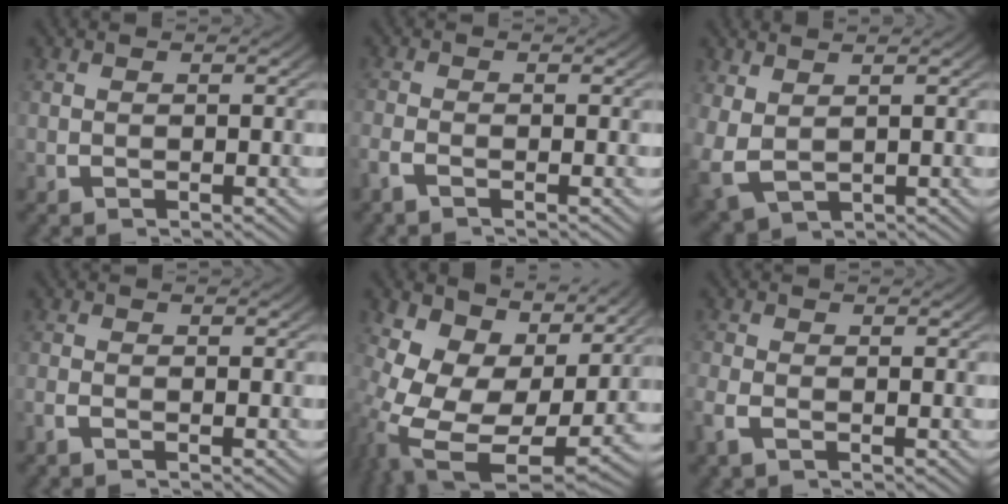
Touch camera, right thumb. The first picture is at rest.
{"total": 1.5, "force": [-1.1, 0.5, 0.9], "torque": [-0.020, -0.001, -0.026]}
{"total": 4.3, "force": [0.3, 3.3, 2.9], "torque": [-0.084, -0.029, 0.033]}
{"total": 1.0, "force": [-0.8, 0.4, 0.4], "torque": [-0.007, 0.000, -0.021]}
{"total": 11.1, "force": [-0.1, 7.0, 8.6], "torque": [-0.219, -0.069, 0.031]}
{"total": 1.6, "force": [-1.0, 1.0, 0.9], "torque": [-0.022, 0.000, -0.023]}